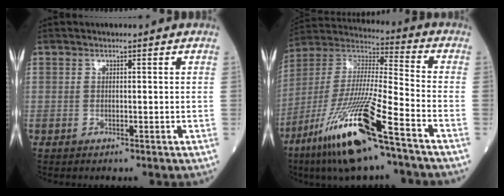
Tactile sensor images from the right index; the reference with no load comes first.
{"total": 20.4, "force": [-11.8, 1.6, 16.5], "torque": [-0.366, -0.050, -0.227]}